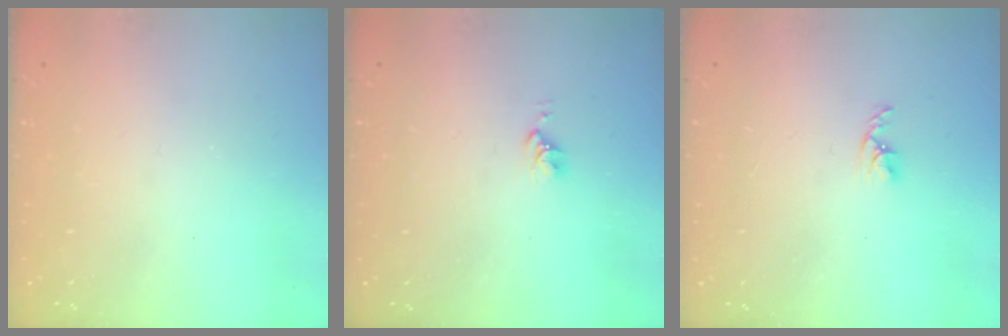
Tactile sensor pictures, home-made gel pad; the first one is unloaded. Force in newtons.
{"total": 2.8, "press": 2.8, "slide": 0.4}
{"total": 2.7, "press": 2.7, "slide": 0.5}